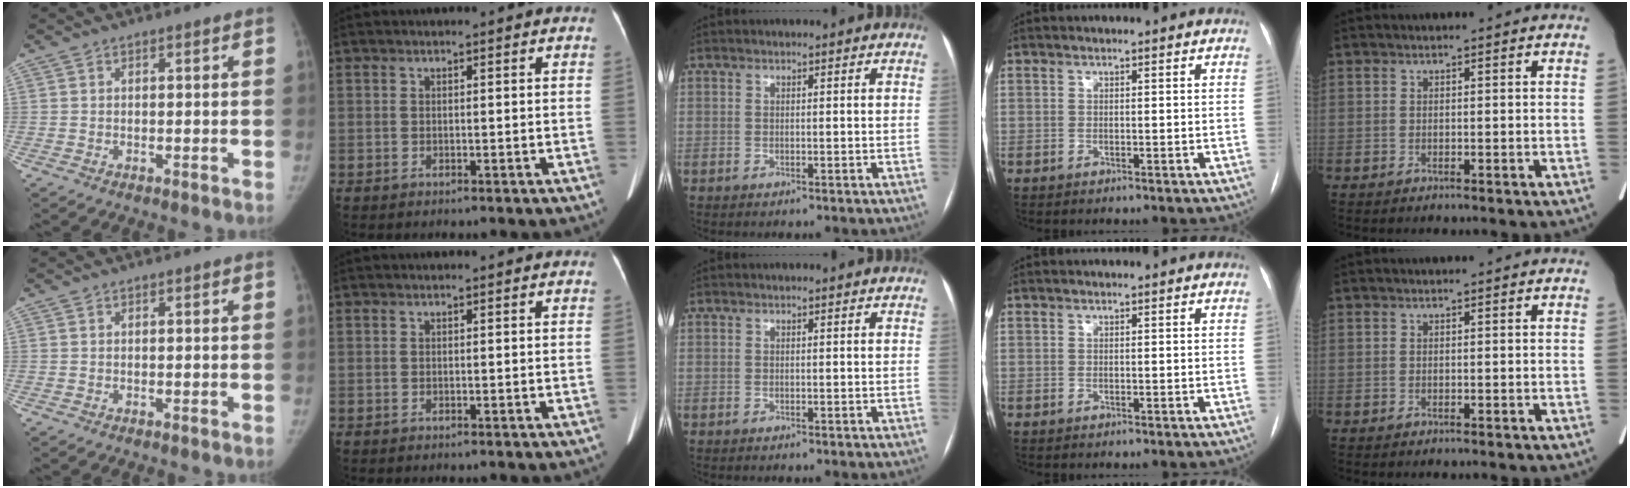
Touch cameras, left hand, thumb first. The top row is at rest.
{}